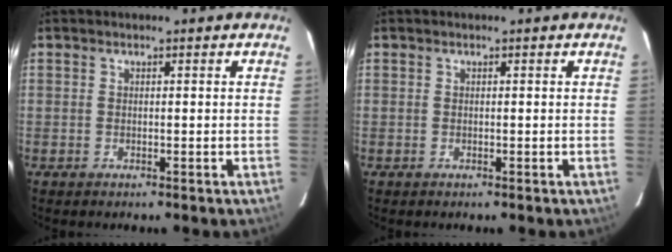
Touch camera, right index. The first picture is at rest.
{"total": 0.0}